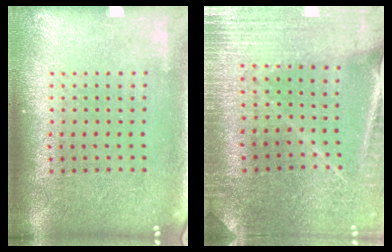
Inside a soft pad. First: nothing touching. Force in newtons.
{"total": 1.7, "press": 1.7, "slide": 0.1}